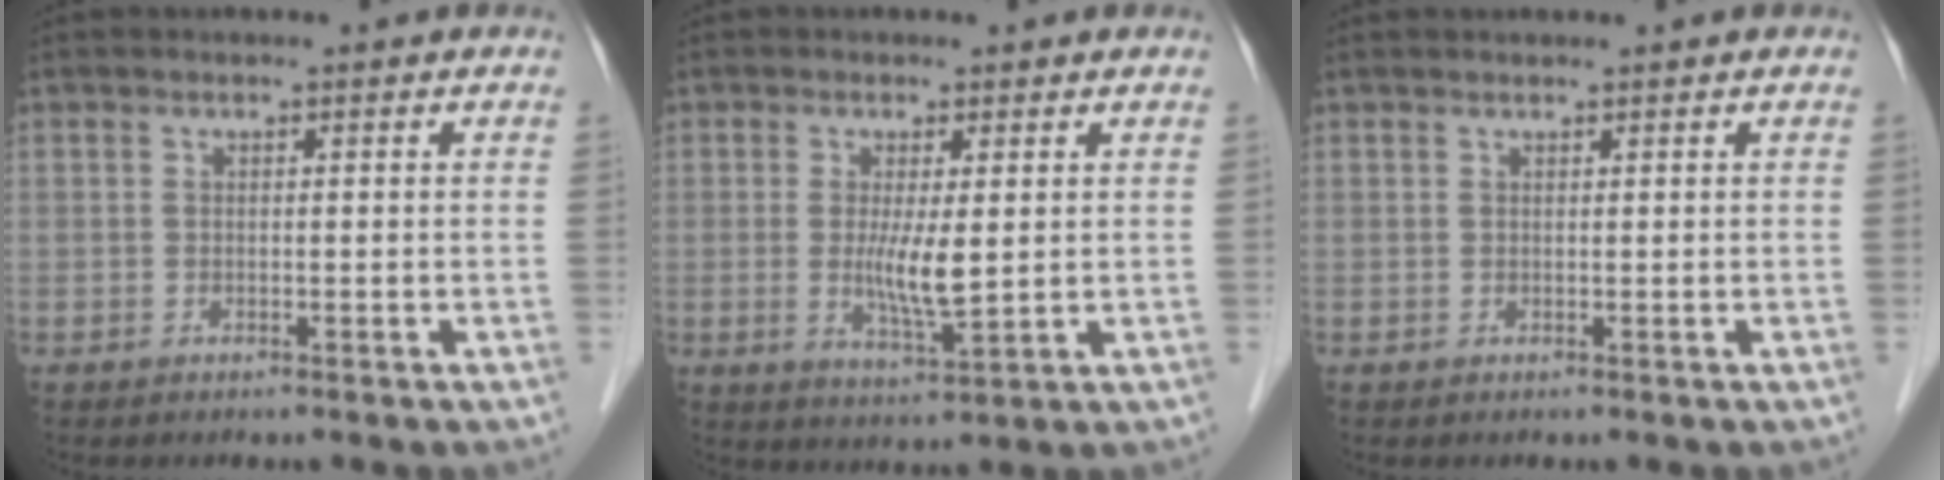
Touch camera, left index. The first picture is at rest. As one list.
[{"total": 5.0, "force": [0.3, 0.7, 4.9], "torque": [-0.092, -0.014, 0.009]}, {"total": 0.8, "force": [0.8, 0.0, 0.2], "torque": [-0.005, 0.011, 0.017]}]